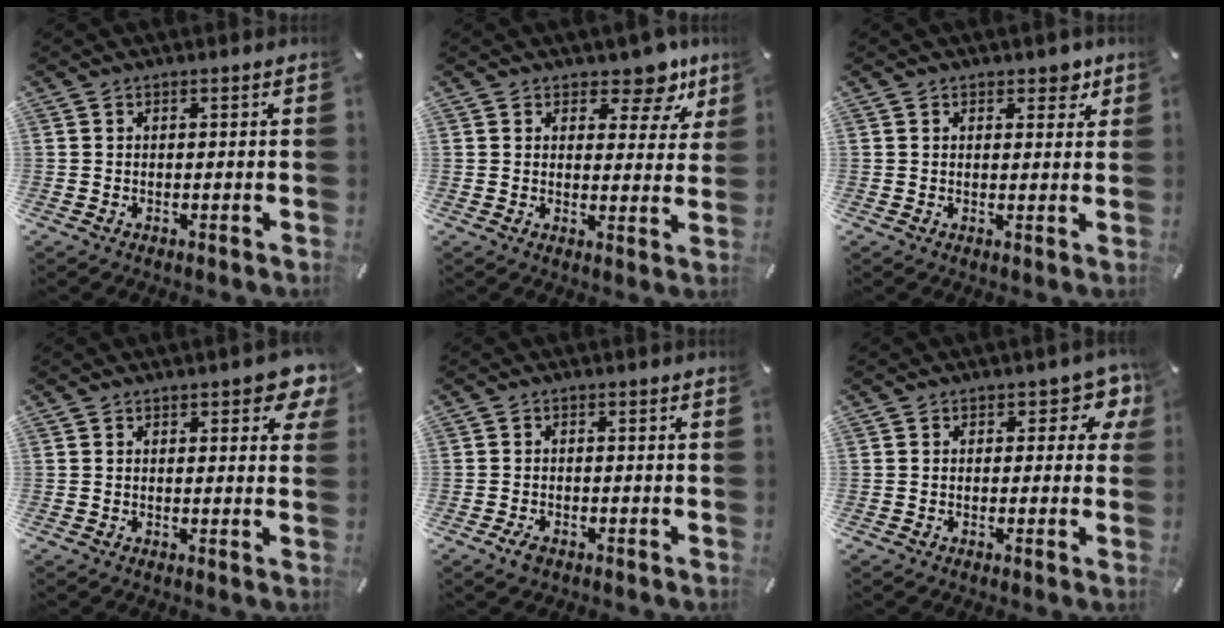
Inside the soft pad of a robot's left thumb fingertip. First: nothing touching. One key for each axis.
{"total": 8.6, "fx": 6.0, "fy": 4.3, "fz": 4.5, "tx": -0.037, "ty": -0.046, "tz": 0.096}
{"total": 4.7, "fx": 3.2, "fy": 2.8, "fz": 2.0, "tx": -0.002, "ty": -0.016, "tz": 0.047}
{"total": 4.8, "fx": 2.6, "fy": 2.3, "fz": 3.3, "tx": -0.040, "ty": -0.007, "tz": 0.041}
{"total": 2.2, "fx": -1.5, "fy": 1.1, "fz": 1.2, "tx": -0.027, "ty": 0.002, "tz": -0.029}
{"total": 5.4, "fx": 1.9, "fy": 3.4, "fz": 3.8, "tx": -0.032, "ty": -0.004, "tz": 0.024}